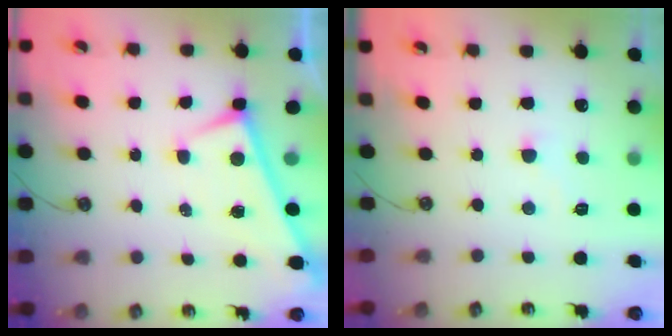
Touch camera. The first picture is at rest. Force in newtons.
{"total": 3.4, "press": 3.3, "slide": 0.6}